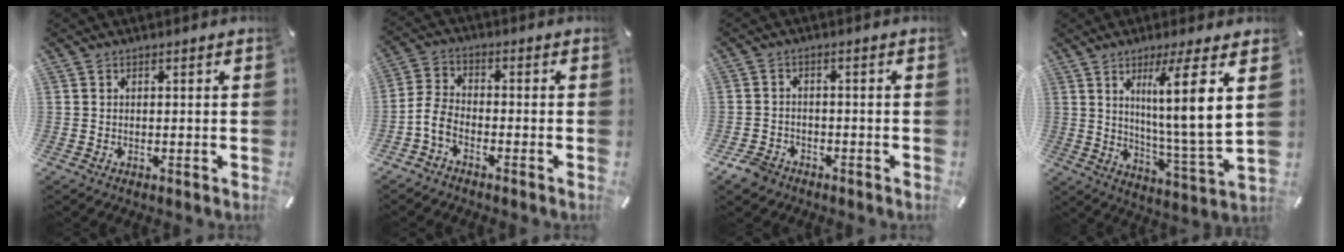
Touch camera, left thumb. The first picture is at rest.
{"total": 5.4, "force": [-3.4, 3.0, 3.0], "torque": [-0.075, 0.005, -0.065]}
{"total": 4.3, "force": [-3.3, 2.5, 1.1], "torque": [-0.035, 0.013, -0.066]}
{"total": 14.1, "force": [6.1, 0.8, 12.6], "torque": [-0.211, -0.036, 0.087]}